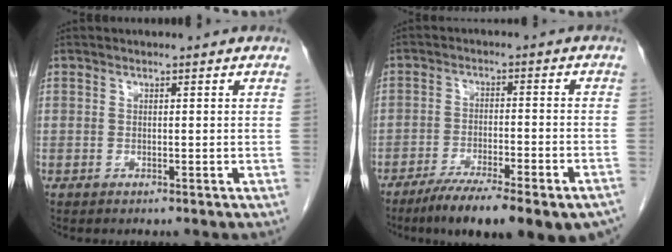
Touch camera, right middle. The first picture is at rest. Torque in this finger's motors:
{"motor_torque": [1.08, -1.06, 0.45, 0.11]}